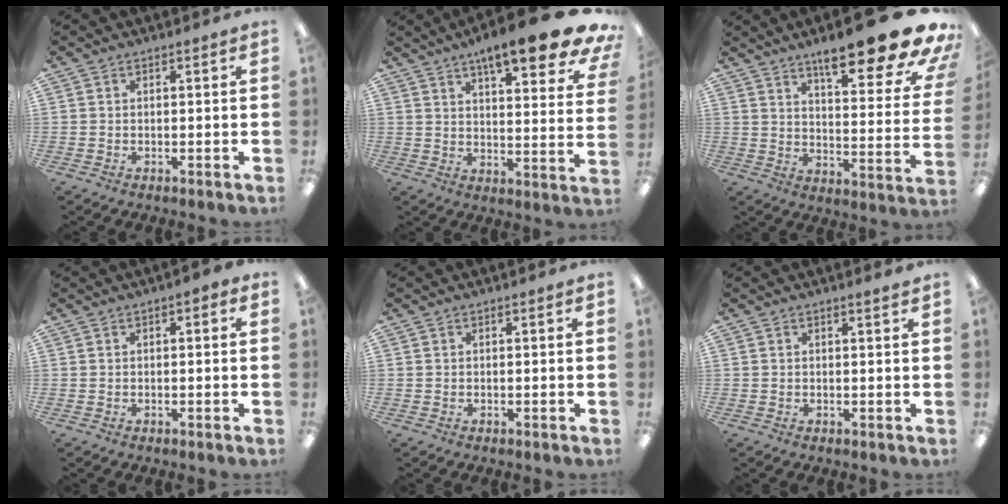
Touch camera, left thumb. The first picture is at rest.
{"total": 14.3, "force": [10.2, 3.4, 9.4], "torque": [-0.132, -0.064, 0.164]}
{"total": 19.7, "force": [14.3, 4.1, 12.9], "torque": [-0.183, -0.106, 0.229]}
{"total": 1.1, "force": [0.0, 0.5, 1.0], "torque": [-0.019, 0.004, 0.000]}
{"total": 0.0}
{"total": 1.0, "force": [0.8, 0.0, 0.5], "torque": [-0.010, 0.000, 0.015]}